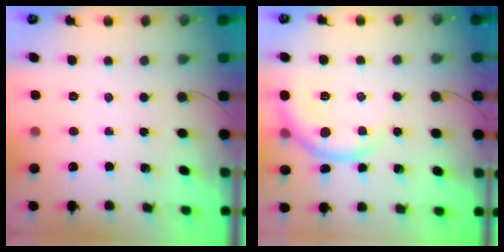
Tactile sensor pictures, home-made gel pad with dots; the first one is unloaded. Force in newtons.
{"total": 8.0, "press": 7.9, "slide": 0.8}